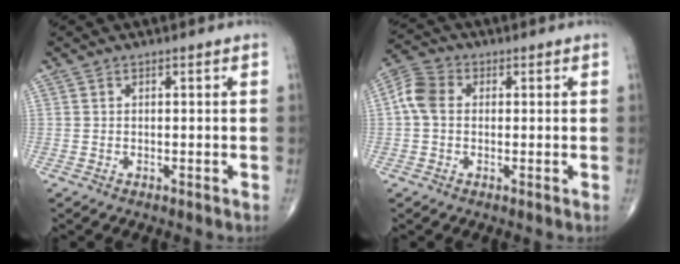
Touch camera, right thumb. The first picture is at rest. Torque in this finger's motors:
{"motor_torque": [0.01, 0.01, 0.16, -0.14, 0.00]}